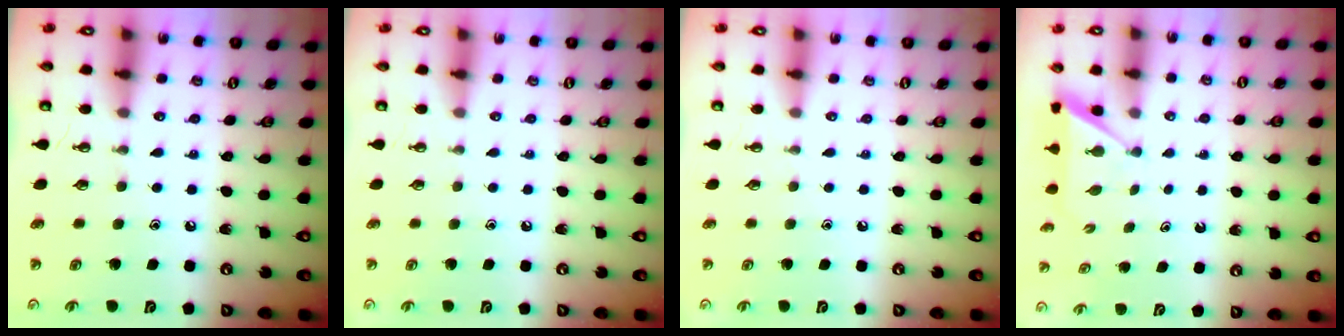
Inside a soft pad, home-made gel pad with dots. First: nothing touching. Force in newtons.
{"total": 0.0}
{"total": 0.0}
{"total": 3.0, "press": 3.0, "slide": 0.3}